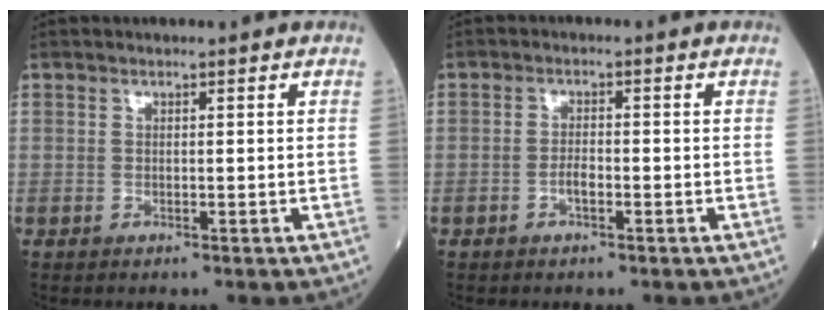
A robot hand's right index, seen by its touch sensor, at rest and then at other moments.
{"total": 1.9, "force": [-0.9, 0.6, 1.6], "torque": [-0.029, 0.003, -0.017]}